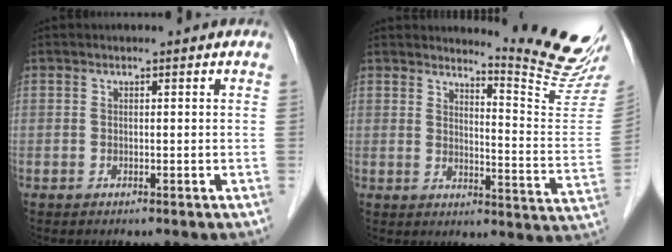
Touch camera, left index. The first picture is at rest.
{"total": 13.1, "force": [12.6, -2.4, 2.7], "torque": [-0.038, -0.126, 0.147]}